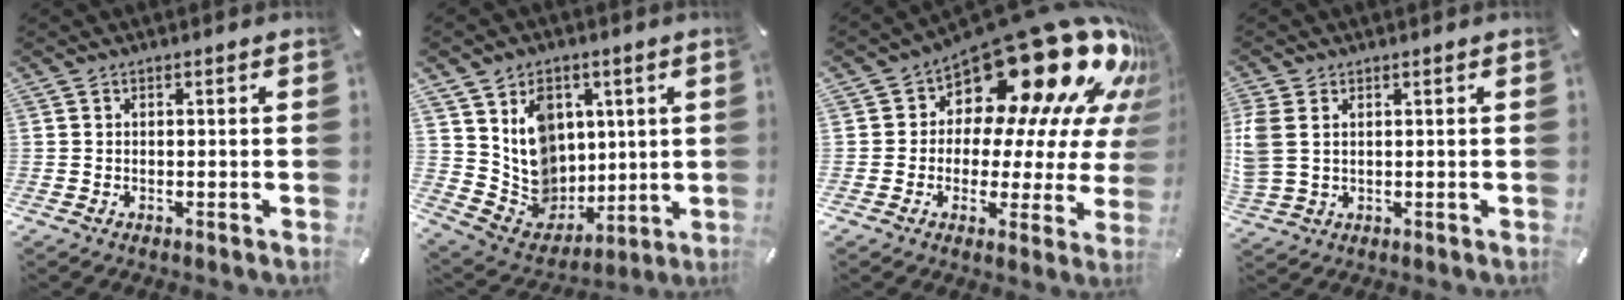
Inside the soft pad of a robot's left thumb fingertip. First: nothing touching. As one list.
[{"total": 13.7, "force": [3.0, 12.4, 5.1], "torque": [-0.098, -0.022, 0.075]}, {"total": 25.3, "force": [15.6, 11.8, 16.1], "torque": [-0.201, -0.137, 0.271]}, {"total": 5.0, "force": [1.3, 3.6, 3.2], "torque": [-0.085, 0.000, 0.024]}]